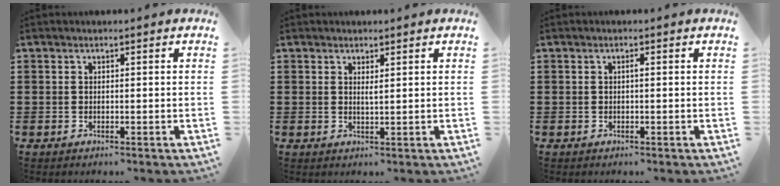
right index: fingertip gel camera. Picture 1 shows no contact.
{"total": 1.0, "force": [0.6, 0.1, 0.8], "torque": [-0.017, 0.001, 0.011]}
{"total": 0.6, "force": [0.0, 0.0, 0.6], "torque": [-0.010, -0.003, 0.000]}